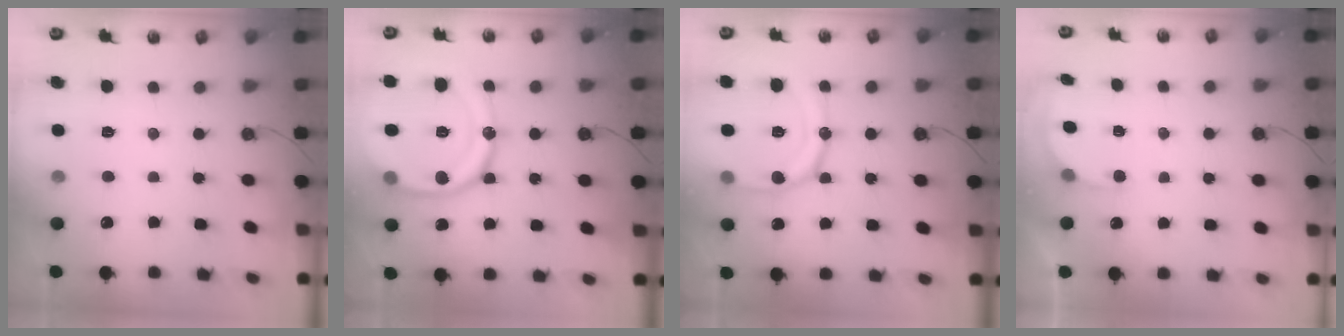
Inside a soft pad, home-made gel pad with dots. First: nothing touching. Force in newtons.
{"total": 21.9, "press": 21.7, "slide": 2.5}
{"total": 15.6, "press": 15.5, "slide": 1.7}
{"total": 2.6, "press": 2.3, "slide": 1.1}